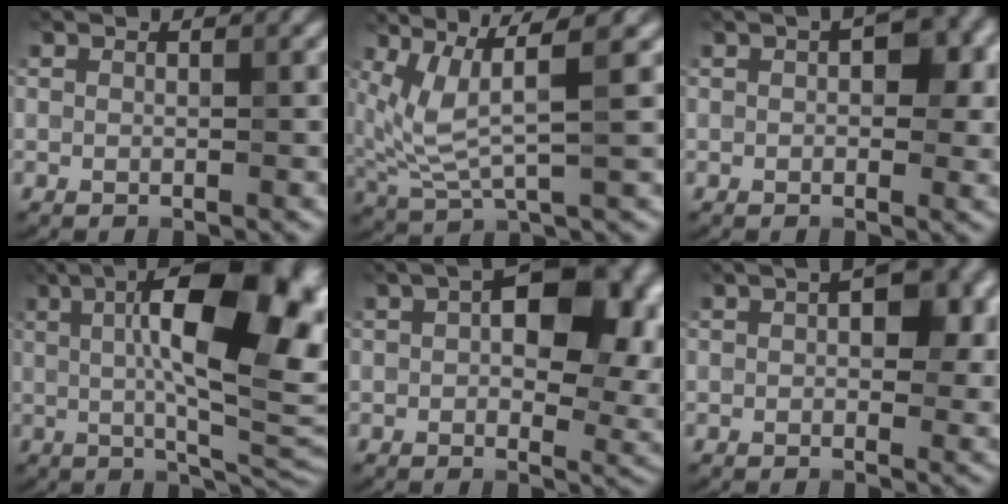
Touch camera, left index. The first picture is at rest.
{"total": 5.9, "force": [2.3, 1.3, 5.2], "torque": [-0.128, -0.003, 0.051]}
{"total": 4.8, "force": [1.2, 2.7, 3.8], "torque": [-0.048, 0.006, 0.010]}
{"total": 15.6, "force": [2.9, 5.3, 14.4], "torque": [-0.192, 0.018, 0.034]}
{"total": 13.7, "force": [3.9, 7.6, 10.7], "torque": [-0.138, 0.012, 0.059]}
{"total": 6.0, "force": [1.7, 3.2, 4.8], "torque": [-0.060, 0.010, 0.015]}